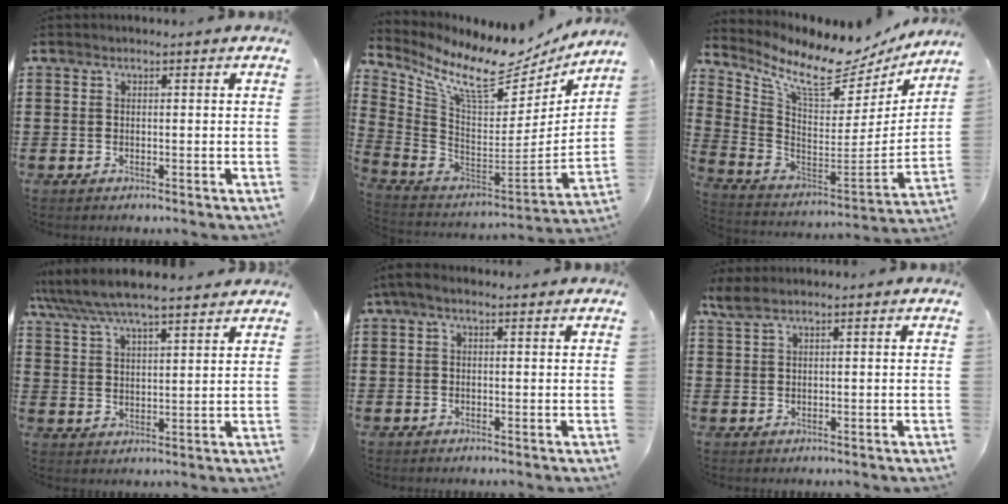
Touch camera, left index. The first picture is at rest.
{"total": 10.9, "force": [8.0, 2.7, 6.9], "torque": [-0.159, -0.065, 0.135]}
{"total": 10.3, "force": [8.1, 2.7, 5.7], "torque": [-0.139, -0.061, 0.139]}
{"total": 6.4, "force": [5.9, 0.8, 2.5], "torque": [-0.069, -0.023, 0.103]}
{"total": 1.6, "force": [0.1, 0.4, 1.5], "torque": [-0.028, 0.001, 0.001]}
{"total": 1.9, "force": [1.1, 0.4, 1.5], "torque": [-0.033, 0.001, 0.021]}